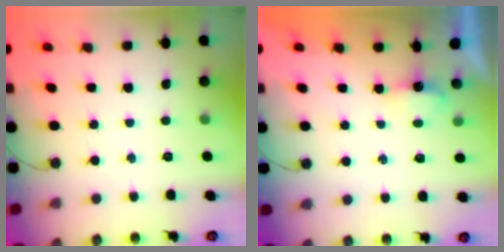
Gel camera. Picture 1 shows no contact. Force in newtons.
{"total": 2.9, "press": 2.8, "slide": 0.6}